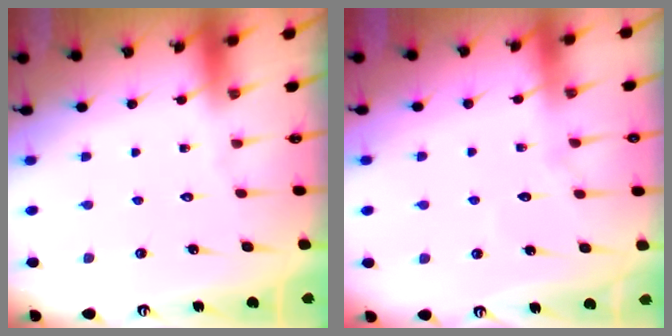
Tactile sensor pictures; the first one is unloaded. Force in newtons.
{"total": 6.4, "press": 6.4, "slide": 0.6}